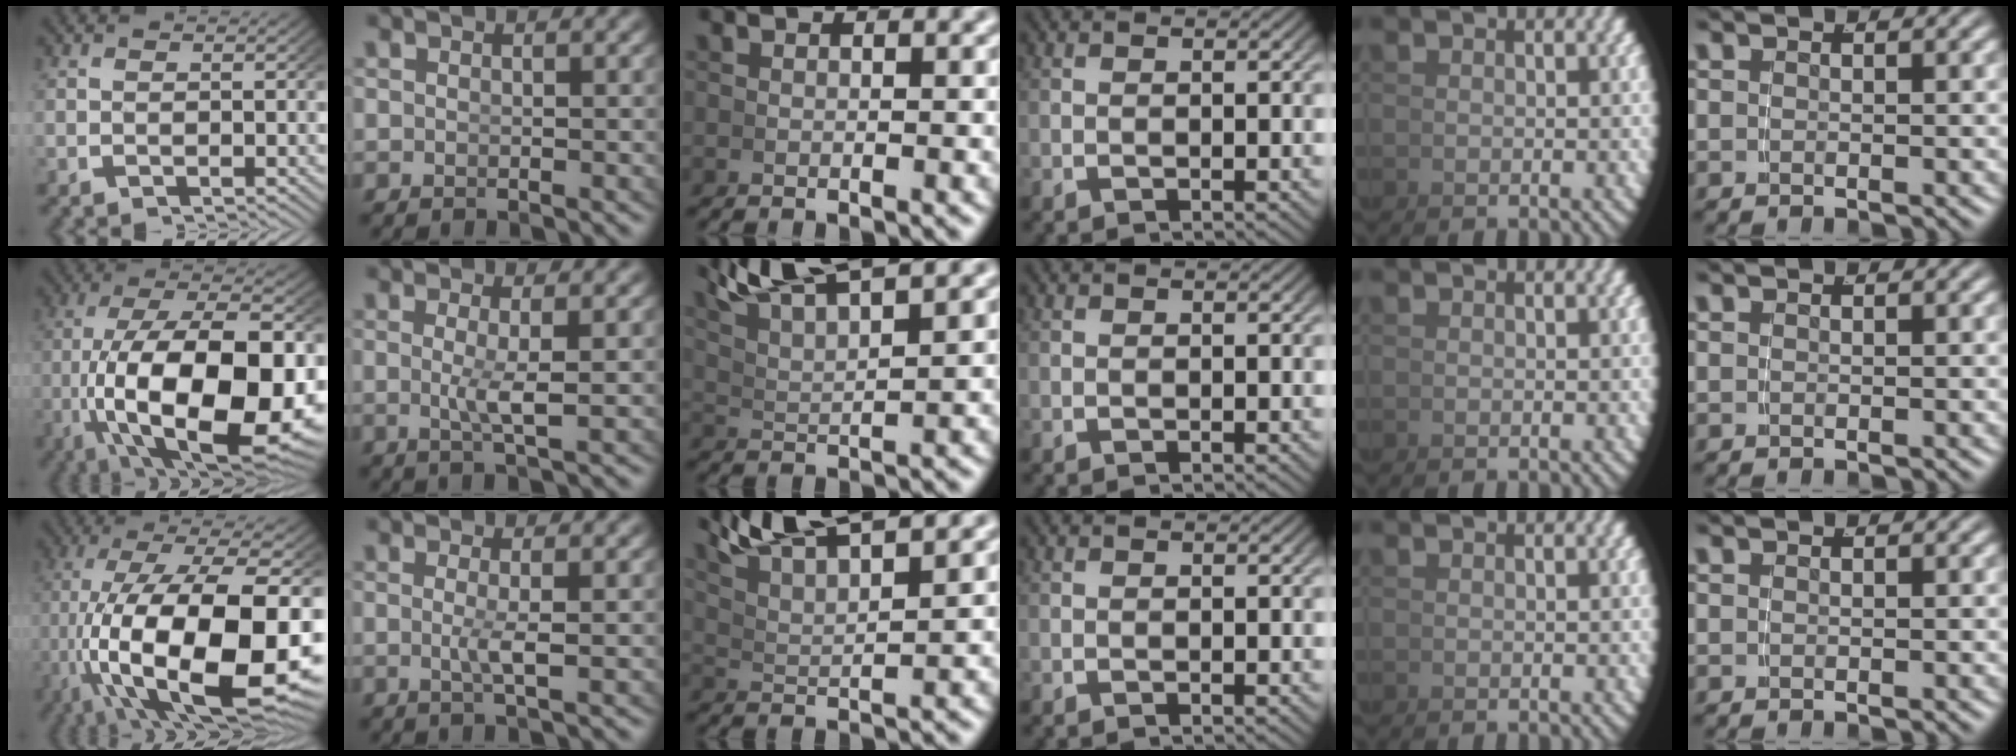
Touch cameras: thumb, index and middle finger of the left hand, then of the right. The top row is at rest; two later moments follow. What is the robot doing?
{"motion": "grasp_and_lifting", "object": "whiteboard"}